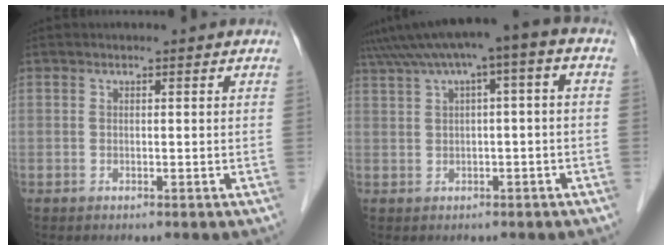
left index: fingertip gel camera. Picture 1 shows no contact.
{"total": 8.4, "force": [2.5, 1.0, 7.9], "torque": [-0.141, 0.043, 0.039]}